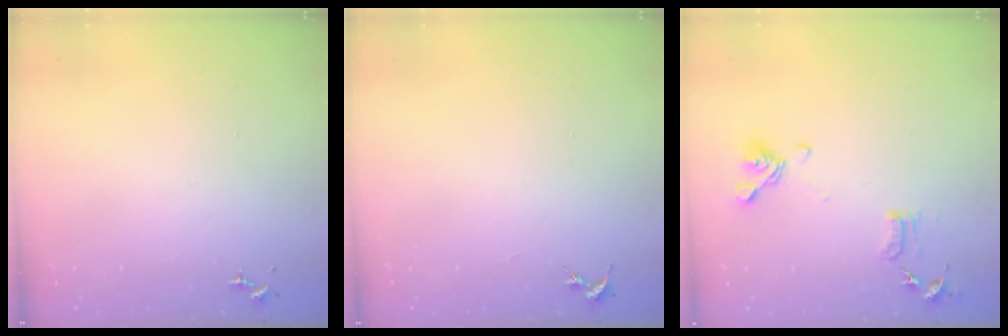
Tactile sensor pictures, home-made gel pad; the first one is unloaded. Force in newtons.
{"total": 0.0}
{"total": 12.9, "press": 12.8, "slide": 1.9}